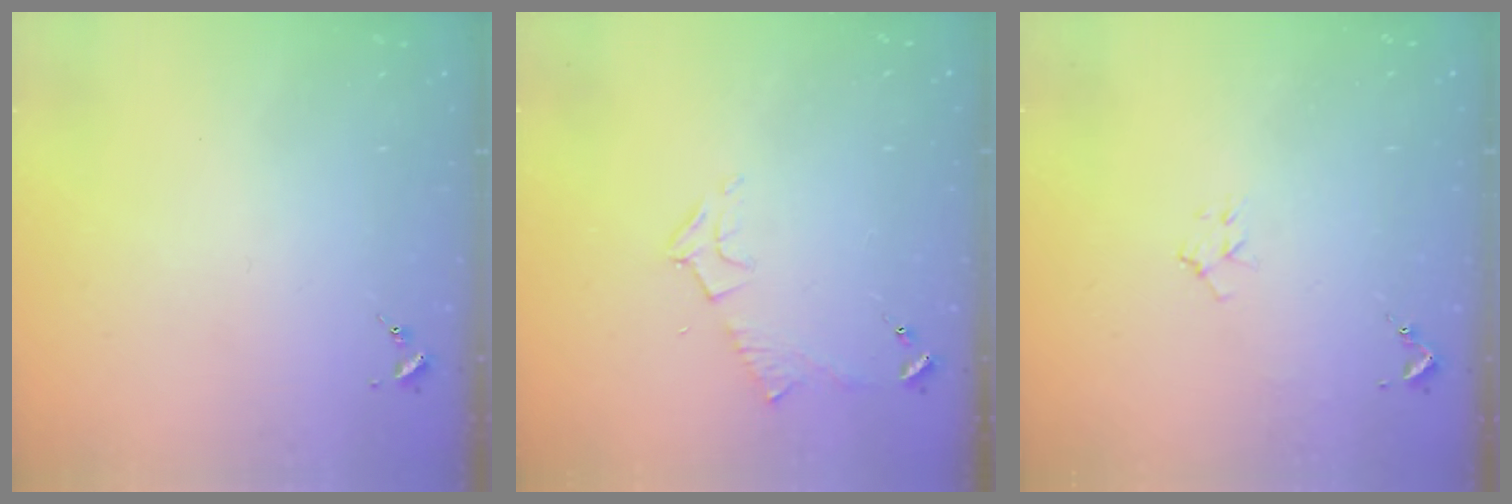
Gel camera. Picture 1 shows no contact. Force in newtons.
{"total": 6.2, "press": 6.2, "slide": 0.7}
{"total": 5.5, "press": 5.5, "slide": 0.7}